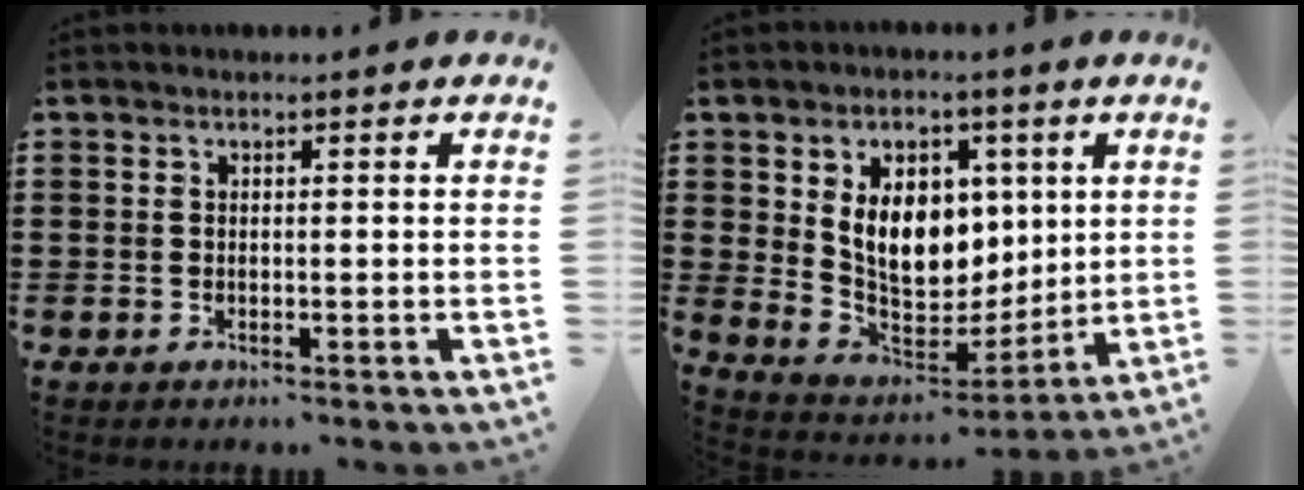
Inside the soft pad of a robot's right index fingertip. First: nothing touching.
{"total": 10.1, "force": [2.7, 7.7, 6.0], "torque": [-0.117, -0.002, 0.050]}